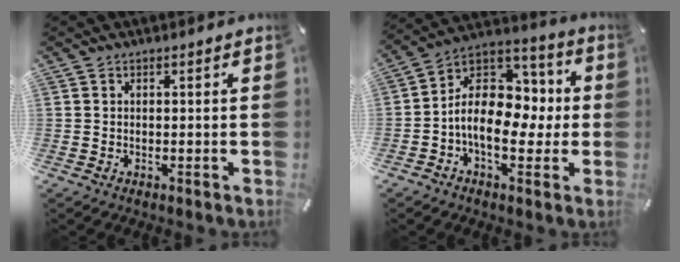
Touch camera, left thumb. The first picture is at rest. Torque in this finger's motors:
{"motor_torque": [0.23, 1.12, 1.59, 0.43, 0.22]}